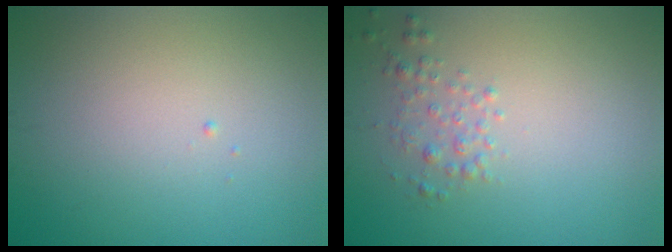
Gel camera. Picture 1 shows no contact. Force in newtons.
{"total": 1.4, "press": 1.4, "slide": 0.0}